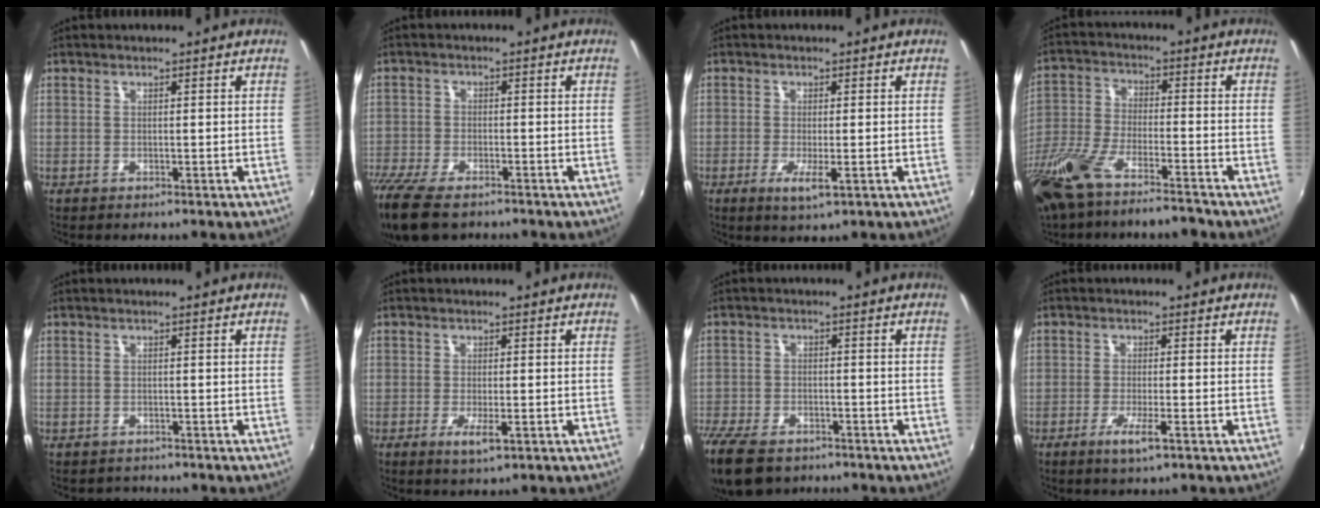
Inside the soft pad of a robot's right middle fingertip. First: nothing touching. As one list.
[{"total": 12.0, "force": [-9.3, 4.2, 6.4], "torque": [-0.164, -0.049, -0.172]}, {"total": 3.9, "force": [-1.5, 0.6, 3.5], "torque": [-0.074, -0.013, -0.026]}, {"total": 17.2, "force": [-13.0, 4.7, 10.3], "torque": [-0.234, -0.044, -0.239]}, {"total": 1.8, "force": [-1.5, 0.9, -0.1], "torque": [-0.003, -0.003, -0.023]}, {"total": 3.8, "force": [-1.7, 0.8, 3.3], "torque": [-0.067, -0.011, -0.028]}, {"total": 12.8, "force": [-9.4, 6.3, 6.1], "torque": [-0.169, -0.034, -0.172]}, {"total": 4.2, "force": [-2.3, 0.2, 3.5], "torque": [-0.074, -0.011, -0.044]}]